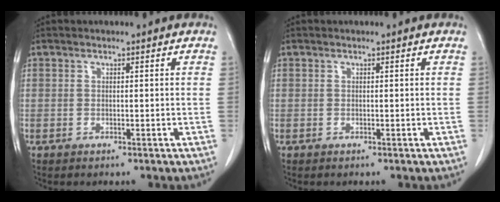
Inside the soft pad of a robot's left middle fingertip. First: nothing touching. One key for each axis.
{"total": 0.0}